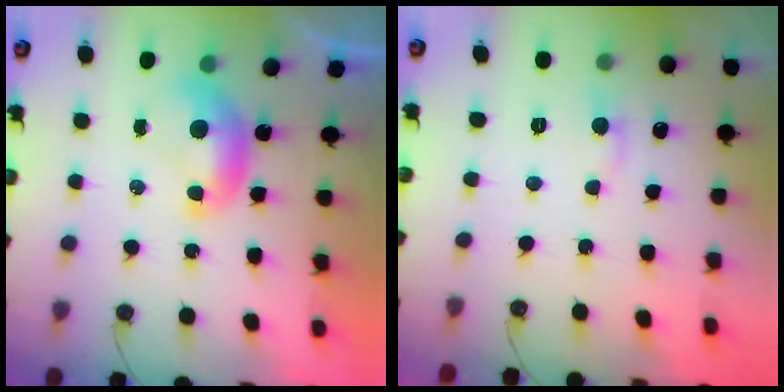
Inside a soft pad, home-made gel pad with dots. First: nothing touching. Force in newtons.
{"total": 0.7, "press": 0.3, "slide": 0.7}